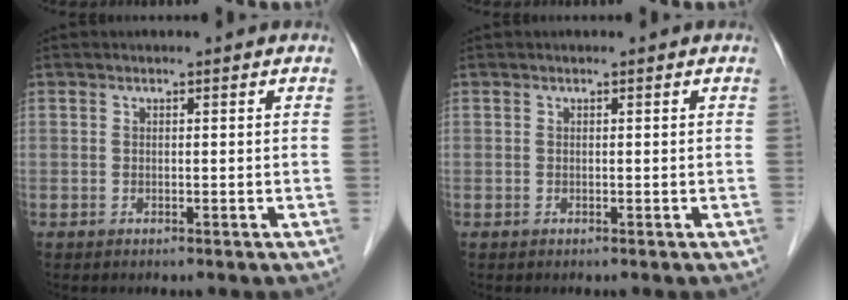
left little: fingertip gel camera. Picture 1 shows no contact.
{"total": 0.0}